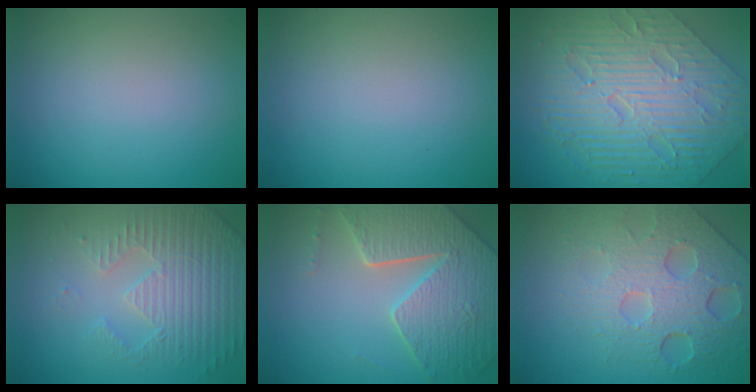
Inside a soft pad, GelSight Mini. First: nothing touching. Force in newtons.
{"total": 0.0}
{"total": 10.5, "press": 7.2, "slide": 7.7}
{"total": 5.0, "press": 3.7, "slide": 3.4}
{"total": 7.6, "press": 5.7, "slide": 5.1}
{"total": 7.9, "press": 5.3, "slide": 5.8}